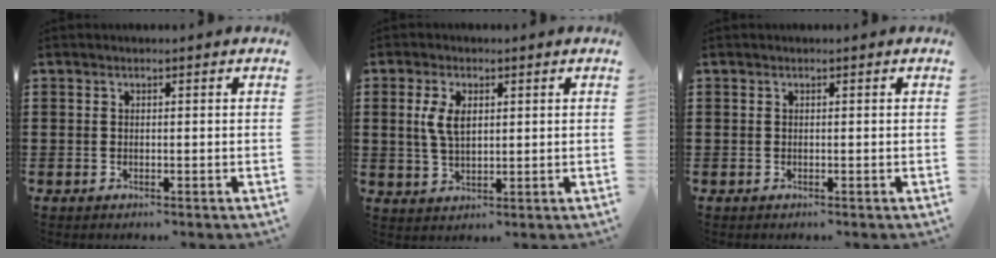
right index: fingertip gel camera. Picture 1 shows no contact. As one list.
[{"total": 4.6, "force": [1.2, 1.9, 4.0], "torque": [-0.086, 0.007, 0.019]}, {"total": 0.0}]